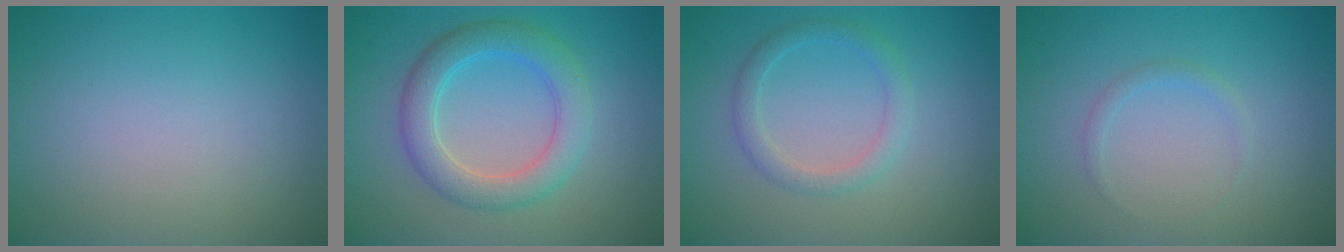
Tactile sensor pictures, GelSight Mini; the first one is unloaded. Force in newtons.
{"total": 4.4, "press": 4.4, "slide": 0.2}
{"total": 2.1, "press": 2.1, "slide": 0.1}
{"total": 0.8, "press": 0.8, "slide": 0.0}